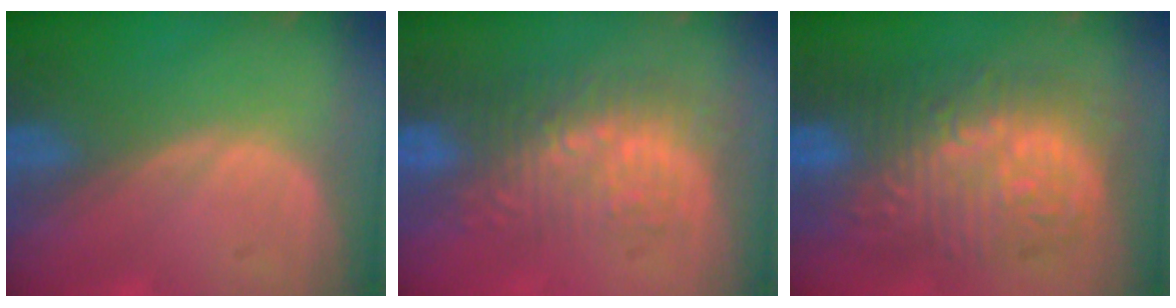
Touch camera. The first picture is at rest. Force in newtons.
{"total": 8.8, "press": 8.4, "slide": 2.5}
{"total": 13.3, "press": 13.3, "slide": 1.2}